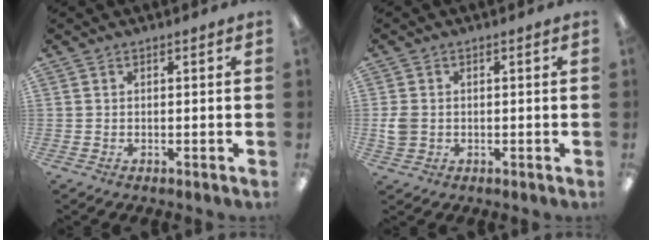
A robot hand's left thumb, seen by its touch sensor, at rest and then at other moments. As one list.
[{"total": 3.5, "force": [-0.1, 3.0, 2.0], "torque": [-0.041, 0.005, -0.002]}]